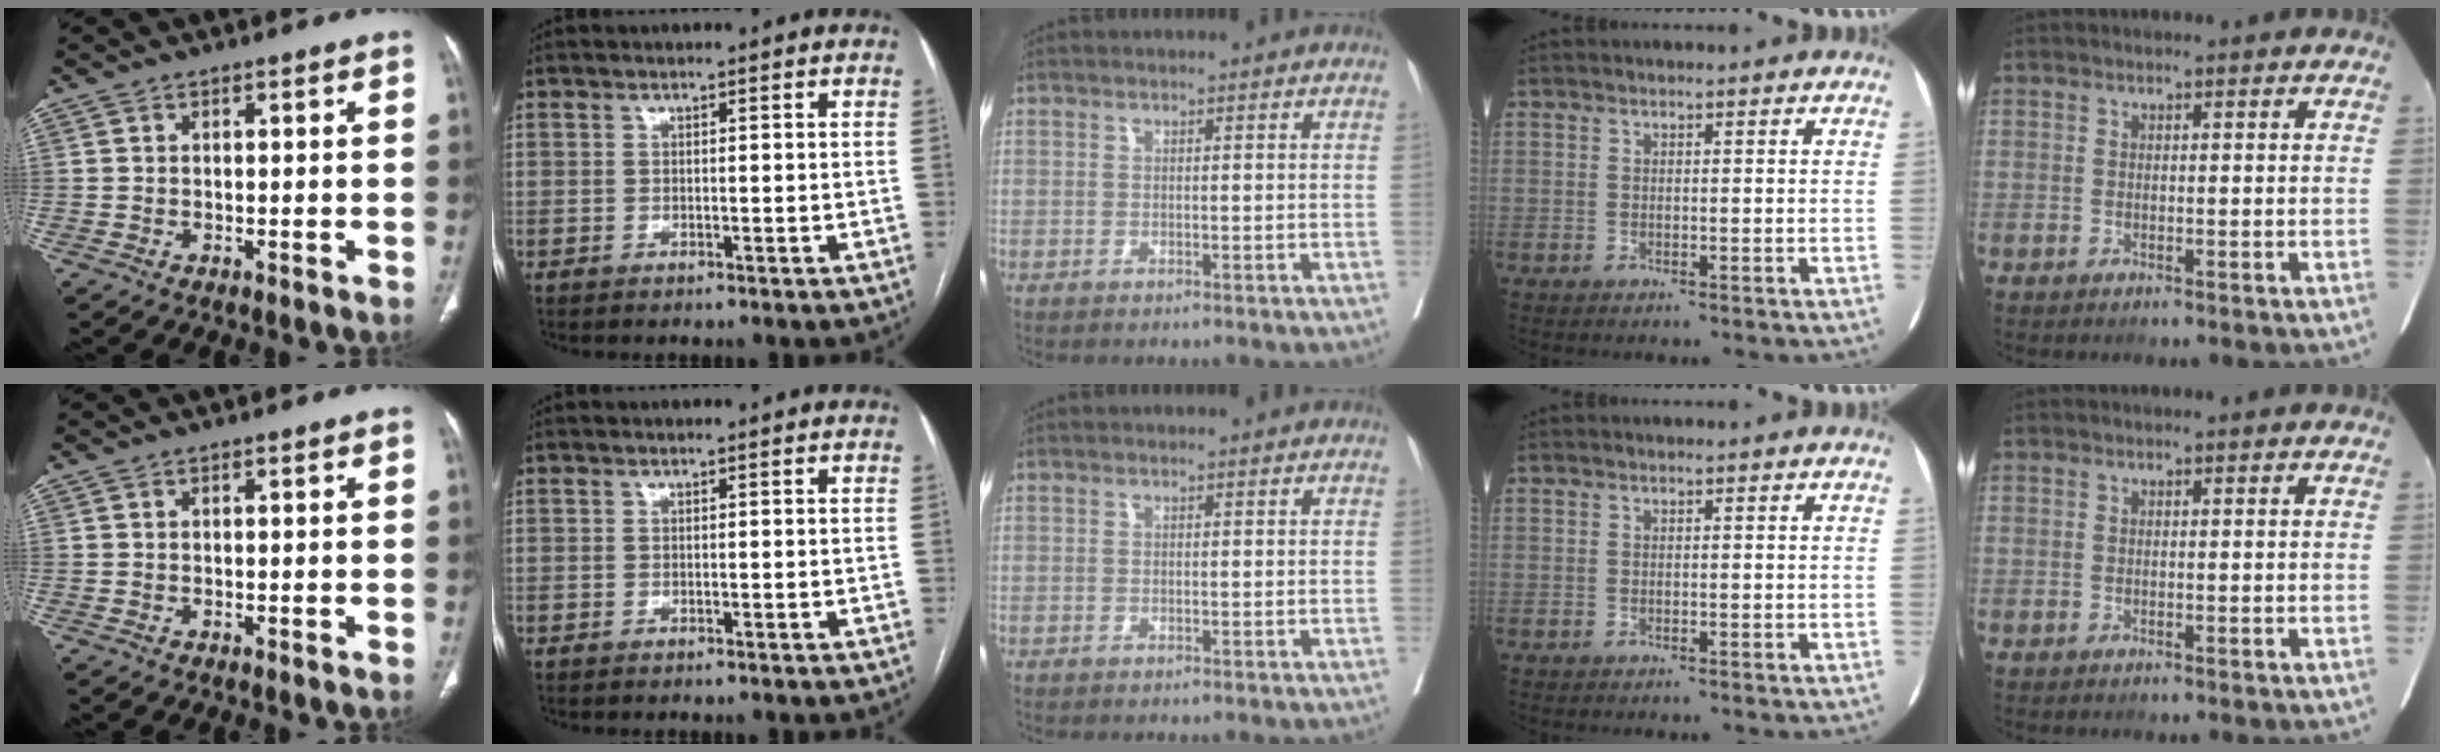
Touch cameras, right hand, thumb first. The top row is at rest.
{}